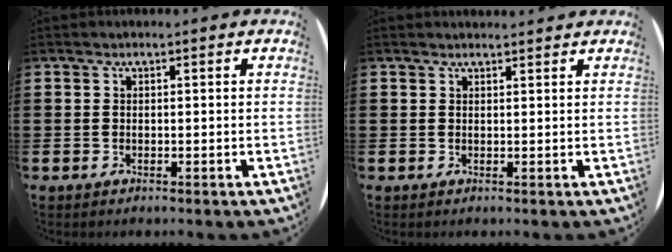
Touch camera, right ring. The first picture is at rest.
{"total": 0.9, "force": [0.9, 0.0, -0.1], "torque": [0.003, 0.003, 0.017]}